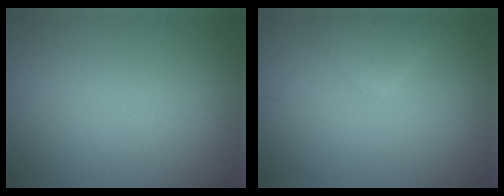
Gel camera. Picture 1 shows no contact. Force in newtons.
{"total": 2.1, "press": 2.1, "slide": 0.2}